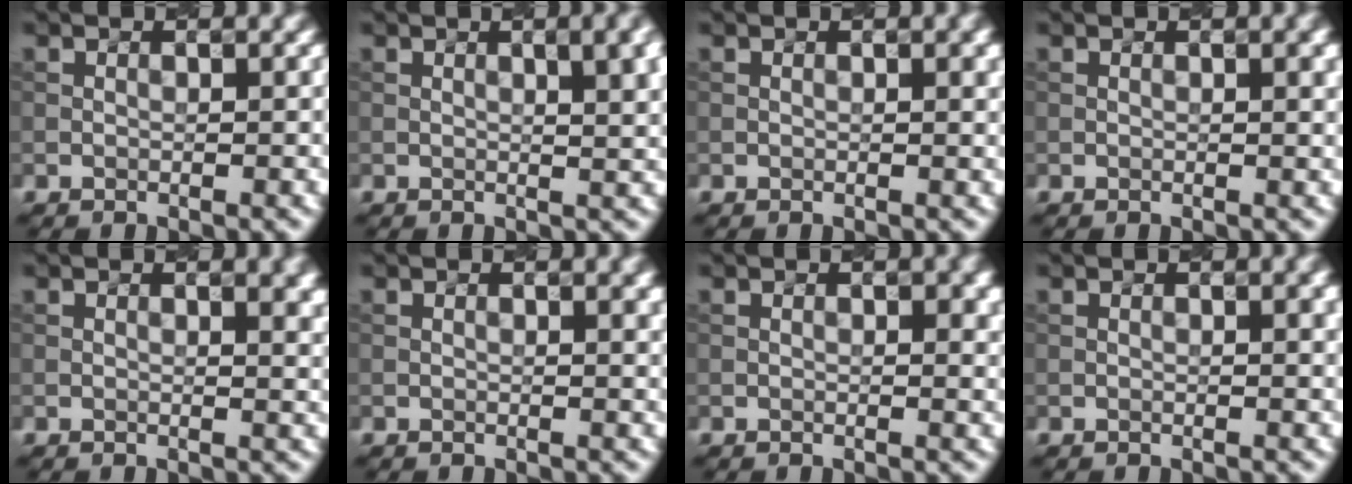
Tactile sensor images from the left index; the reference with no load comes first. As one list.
[{"total": 6.5, "force": [2.1, 2.6, 5.6], "torque": [-0.034, 0.022, 0.027]}, {"total": 1.5, "force": [0.4, 0.5, 1.4], "torque": [-0.011, 0.004, 0.005]}, {"total": 1.9, "force": [0.6, 0.6, 1.7], "torque": [-0.014, 0.005, 0.007]}, {"total": 4.4, "force": [1.7, 2.1, 3.5], "torque": [-0.018, 0.016, 0.018]}, {"total": 2.1, "force": [0.9, 0.8, 1.7], "torque": [-0.009, 0.005, 0.008]}, {"total": 1.8, "force": [0.4, 0.6, 1.7], "torque": [-0.014, 0.003, 0.012]}, {"total": 1.9, "force": [0.6, 0.6, 1.7], "torque": [-0.013, 0.004, 0.007]}]